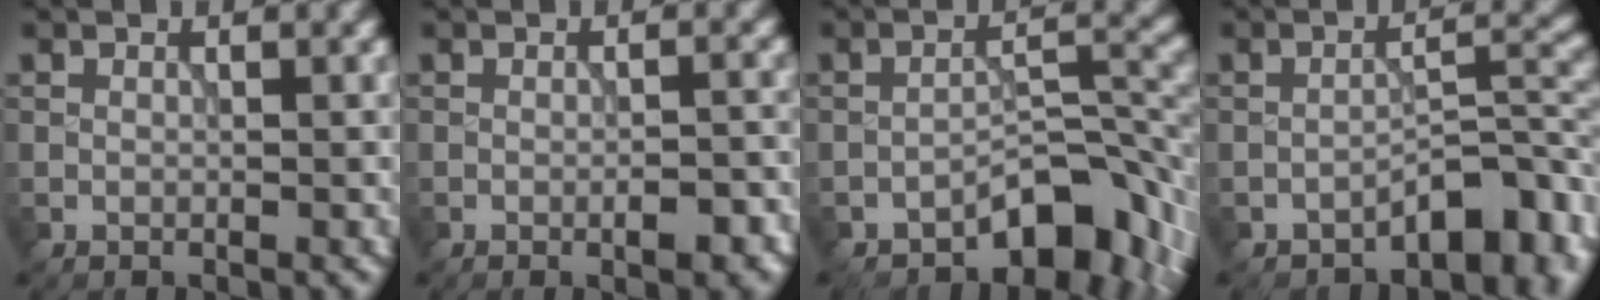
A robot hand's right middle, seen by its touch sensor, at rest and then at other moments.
{"total": 2.9, "force": [-1.1, 0.9, 2.5], "torque": [-0.037, 0.001, -0.013]}
{"total": 6.7, "force": [-4.3, 2.6, 4.4], "torque": [-0.051, 0.012, -0.067]}
{"total": 5.1, "force": [-3.4, 1.9, 3.4], "torque": [-0.039, 0.011, -0.054]}